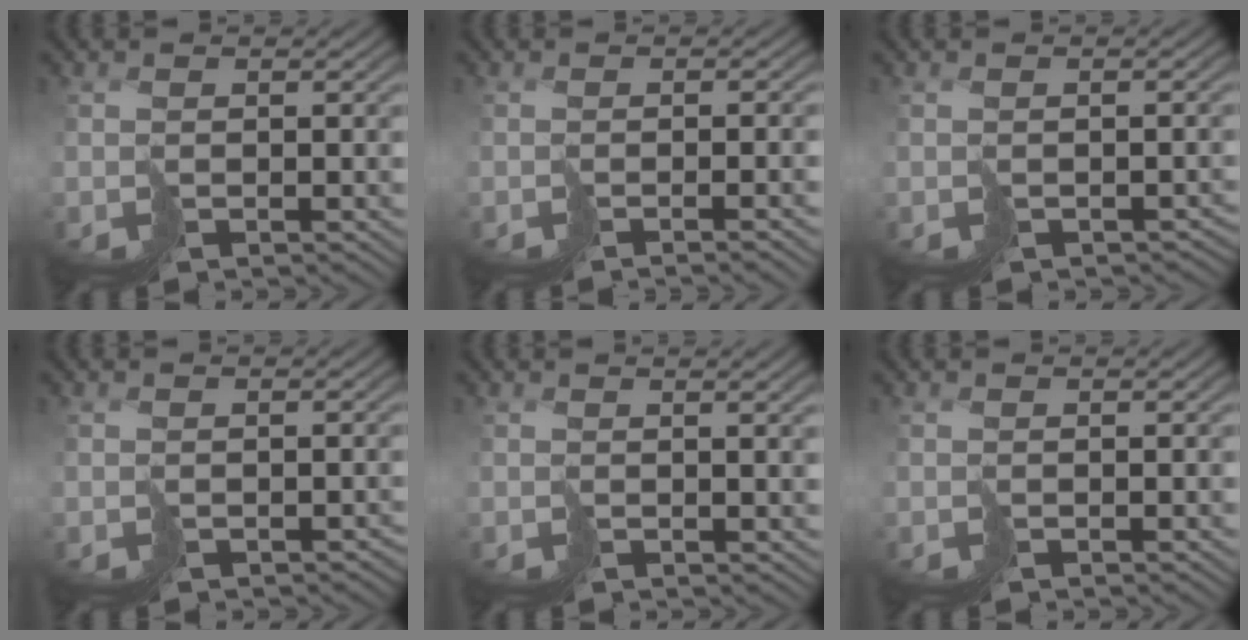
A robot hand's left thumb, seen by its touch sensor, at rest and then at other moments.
{"total": 2.5, "force": [-1.7, -0.5, 1.8], "torque": [-0.010, -0.002, -0.023]}
{"total": 2.5, "force": [-1.5, 1.6, 1.2], "torque": [-0.014, -0.012, -0.017]}
{"total": 1.4, "force": [-0.7, 1.0, 0.6], "torque": [0.000, -0.006, -0.011]}
{"total": 2.7, "force": [1.4, -0.1, 2.3], "torque": [-0.031, 0.008, 0.030]}
{"total": 0.0}